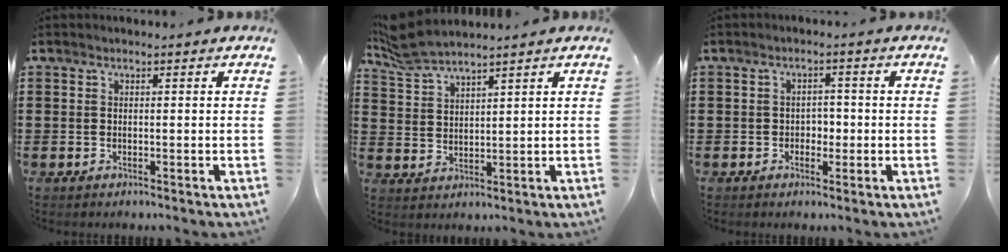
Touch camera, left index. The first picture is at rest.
{"total": 5.2, "force": [4.7, 0.3, 2.0], "torque": [-0.055, -0.013, 0.087]}
{"total": 2.1, "force": [-0.7, 1.6, 1.2], "torque": [-0.026, 0.004, -0.018]}